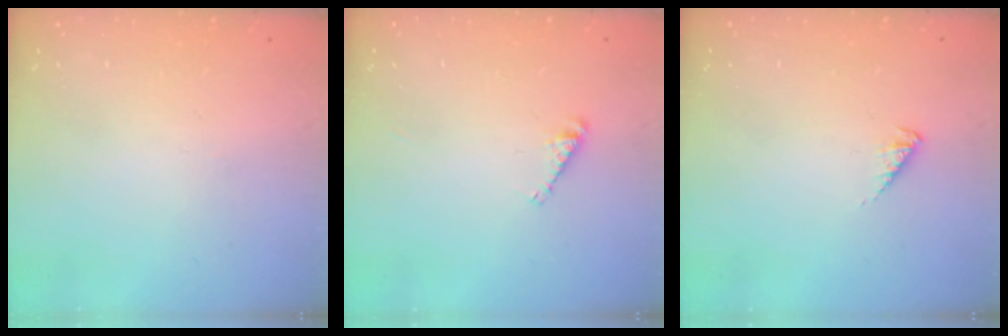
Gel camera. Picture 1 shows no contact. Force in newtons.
{"total": 3.2, "press": 3.2, "slide": 0.4}
{"total": 3.0, "press": 2.9, "slide": 0.5}